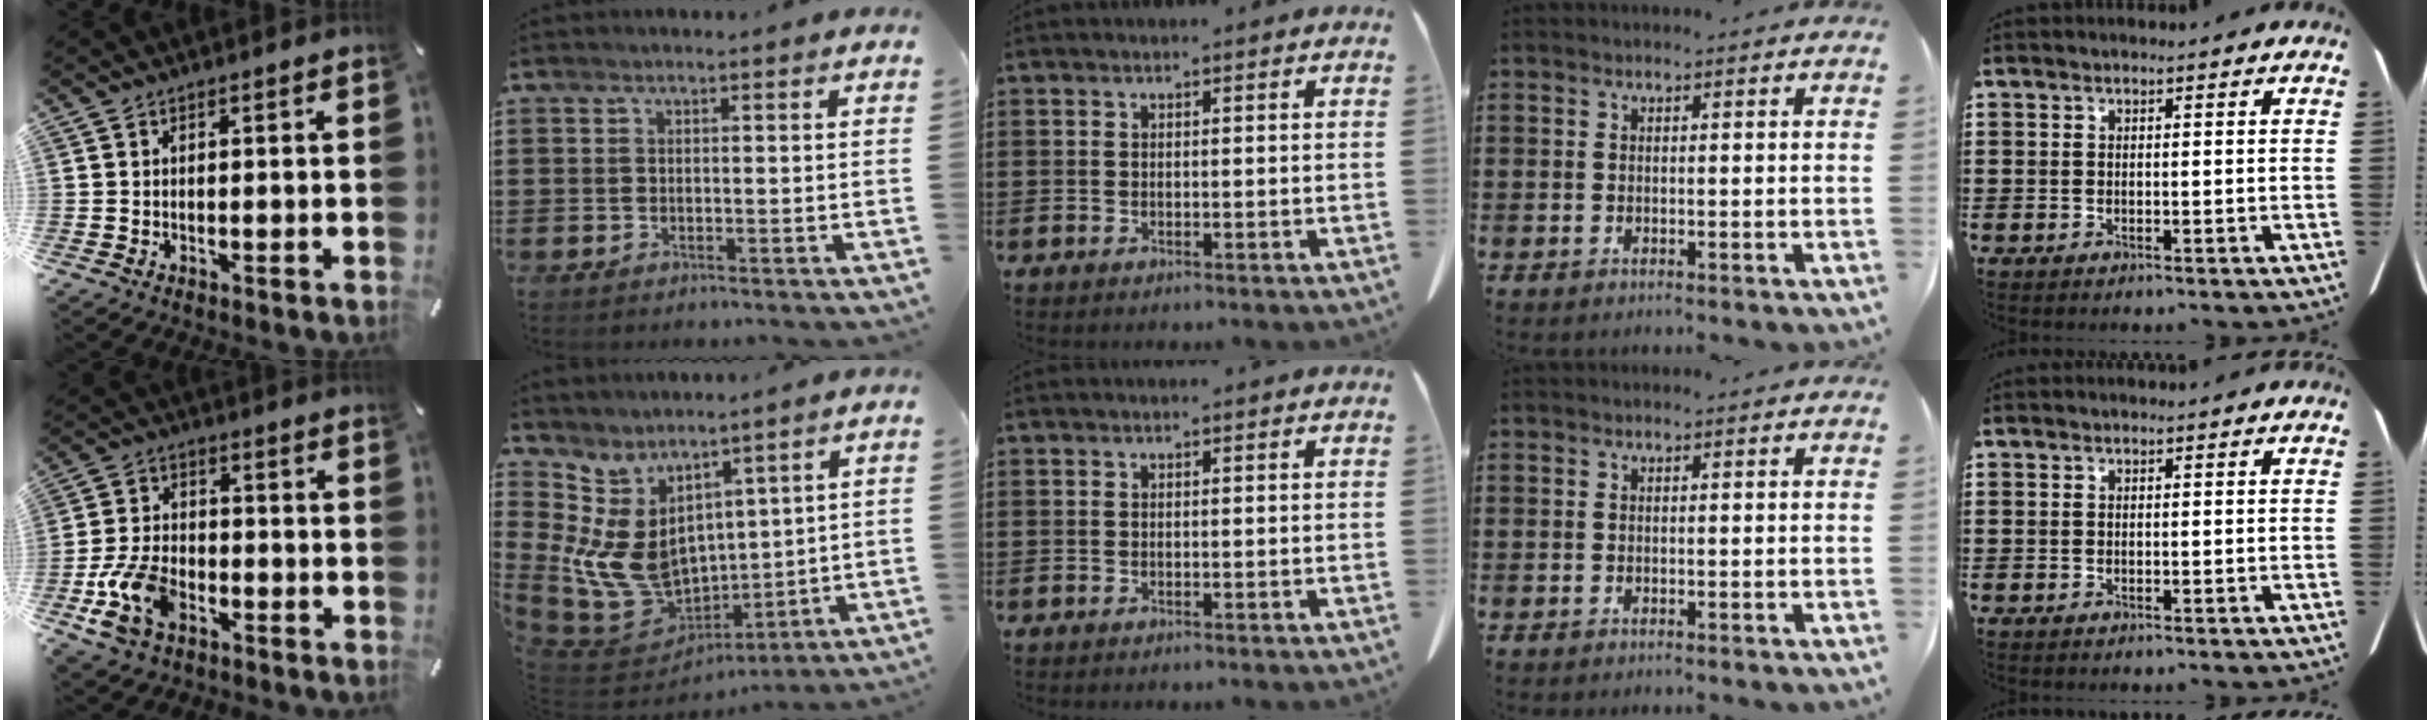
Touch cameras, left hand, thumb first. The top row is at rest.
{"thumb": {"total": 11.5, "force": [-5.2, 7.3, 7.2], "torque": [-0.154, 0.021, -0.092]}, "index": {"total": 11.4, "force": [2.3, 9.0, 6.7], "torque": [-0.193, -0.031, 0.053]}}